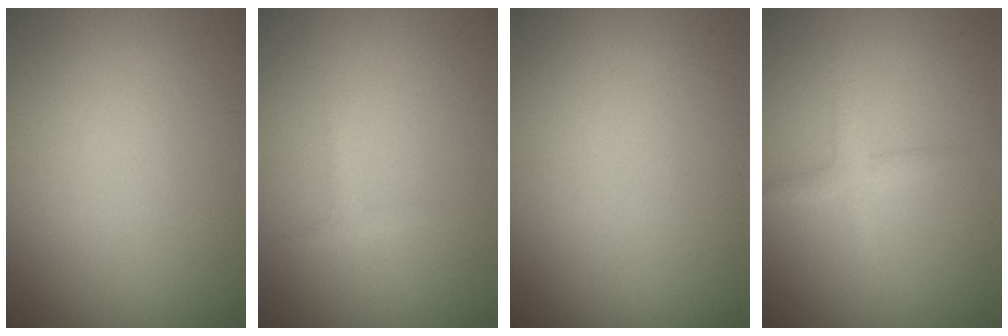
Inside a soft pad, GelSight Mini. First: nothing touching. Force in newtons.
{"total": 0.8, "press": 0.8, "slide": 0.1}
{"total": 0.0}
{"total": 1.6, "press": 1.6, "slide": 0.1}